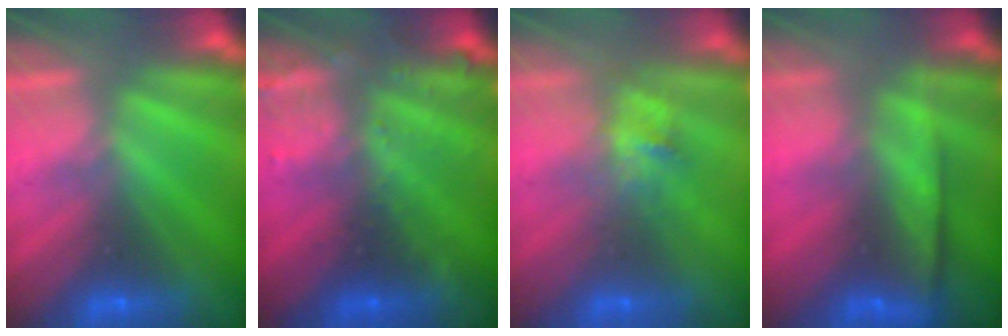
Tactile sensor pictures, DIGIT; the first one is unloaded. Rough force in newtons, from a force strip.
{"total": 2.9}
{"total": 2.9}
{"total": 7.6}